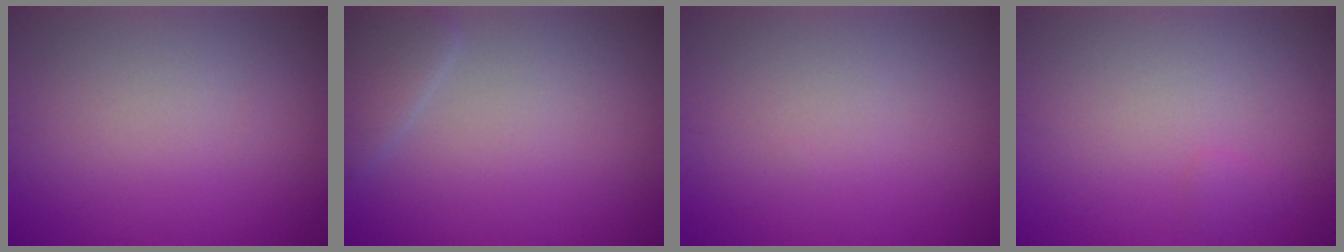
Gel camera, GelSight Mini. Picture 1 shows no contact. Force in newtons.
{"total": 2.2, "press": 2.2, "slide": 0.2}
{"total": 0.0}
{"total": 0.6, "press": 0.6, "slide": 0.1}